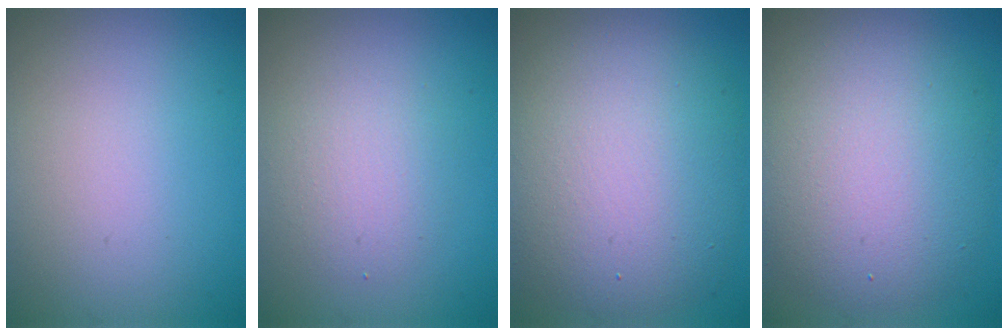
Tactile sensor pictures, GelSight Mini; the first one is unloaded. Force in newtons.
{"total": 2.6, "press": 2.6, "slide": 0.1}
{"total": 9.8, "press": 9.8, "slide": 0.9}
{"total": 8.6, "press": 8.5, "slide": 0.6}